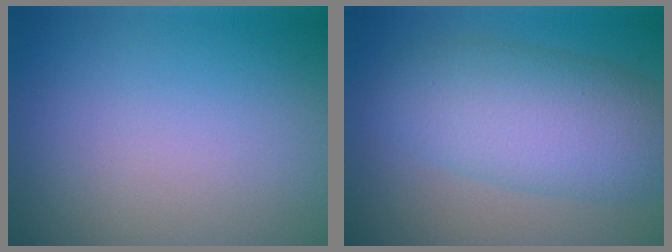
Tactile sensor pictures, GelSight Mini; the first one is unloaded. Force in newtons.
{"total": 7.7, "press": 7.7, "slide": 0.1}